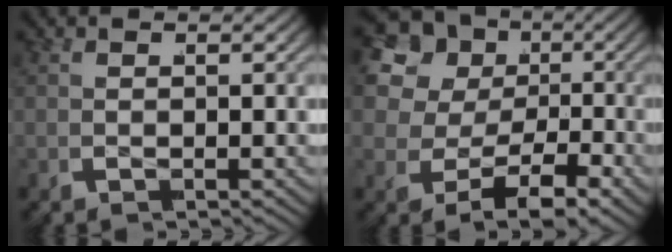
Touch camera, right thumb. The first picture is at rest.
{"total": 14.1, "force": [3.4, 10.5, 8.7], "torque": [-0.179, 0.007, 0.046]}